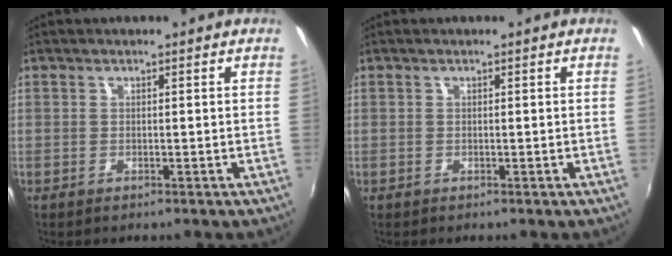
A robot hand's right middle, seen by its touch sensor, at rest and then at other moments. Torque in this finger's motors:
{"motor_torque": [0.56, -0.24, -0.08, -0.10]}